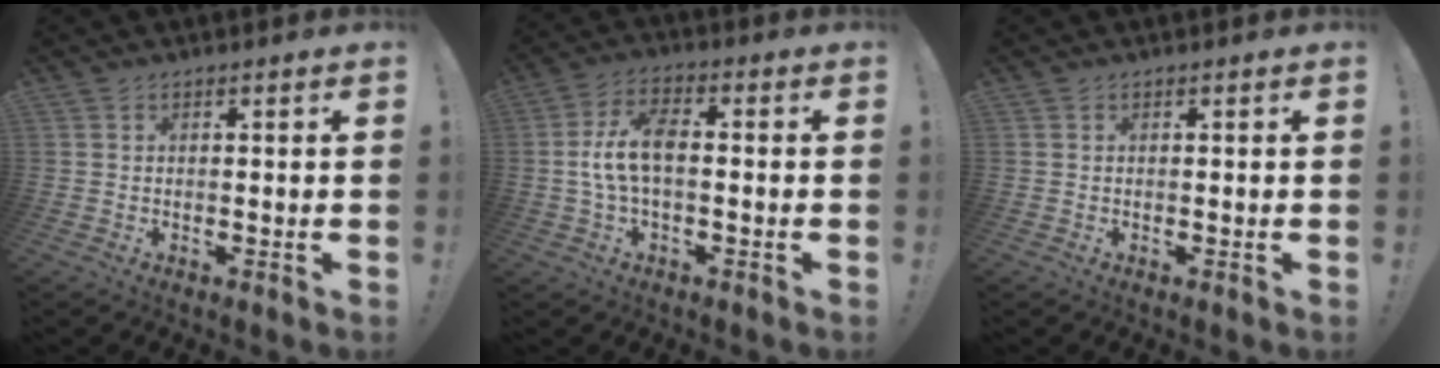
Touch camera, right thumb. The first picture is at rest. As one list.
[{"total": 9.7, "force": [-0.7, 4.5, 8.5], "torque": [-0.175, 0.012, -0.009]}, {"total": 0.0}]